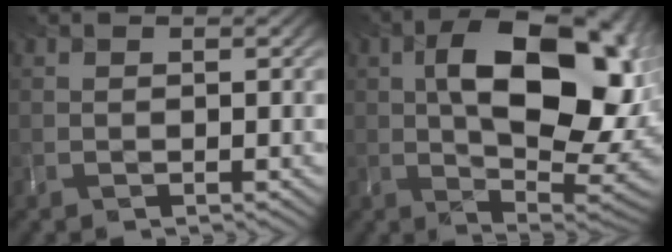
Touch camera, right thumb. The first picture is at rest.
{"total": 17.5, "force": [2.6, 9.7, 14.3], "torque": [-0.189, -0.004, 0.043]}